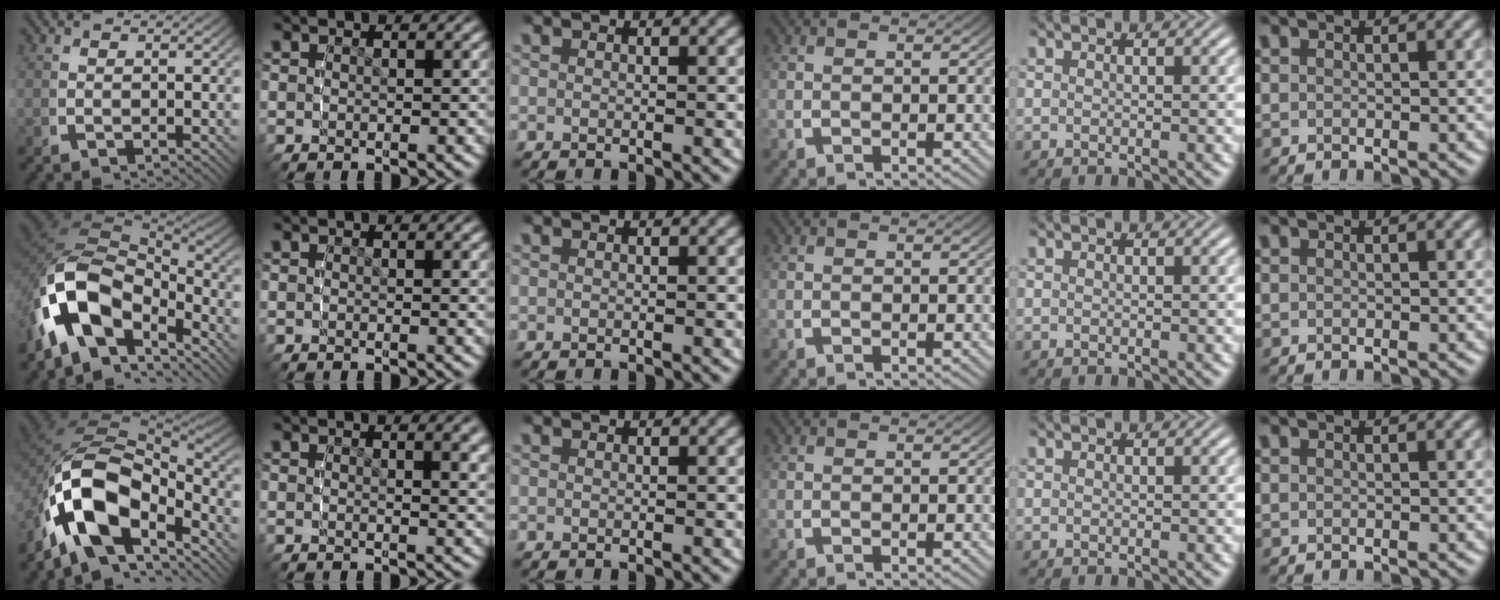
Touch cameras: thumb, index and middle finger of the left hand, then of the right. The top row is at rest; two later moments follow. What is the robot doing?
{"motion": "lift_and_place", "object": "screwdriver"}